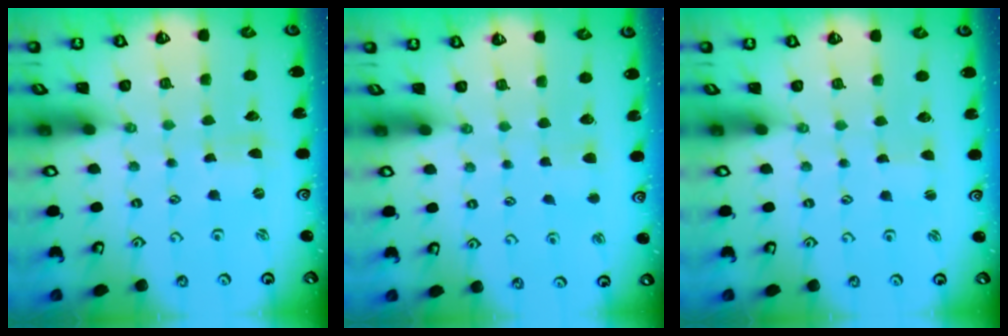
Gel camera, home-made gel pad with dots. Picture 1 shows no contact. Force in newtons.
{"total": 2.7, "press": 2.7, "slide": 0.4}
{"total": 0.0}